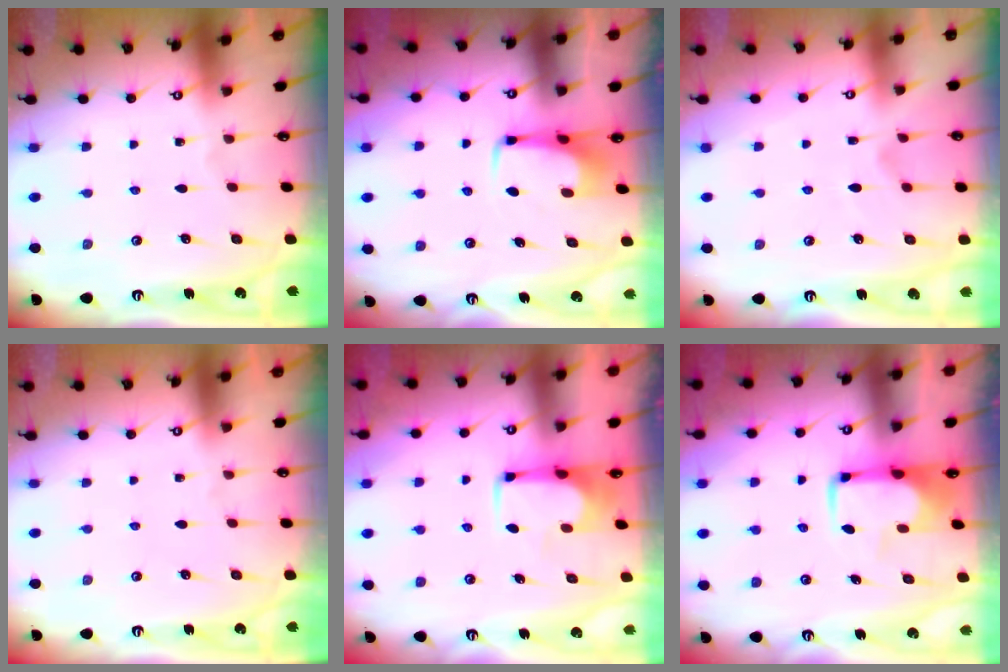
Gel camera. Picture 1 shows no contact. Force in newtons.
{"total": 2.9, "press": 2.8, "slide": 0.4}
{"total": 1.2, "press": 0.2, "slide": 1.2}
{"total": 1.6, "press": 1.4, "slide": 0.7}
{"total": 0.0}
{"total": 1.5, "press": 1.4, "slide": 0.4}